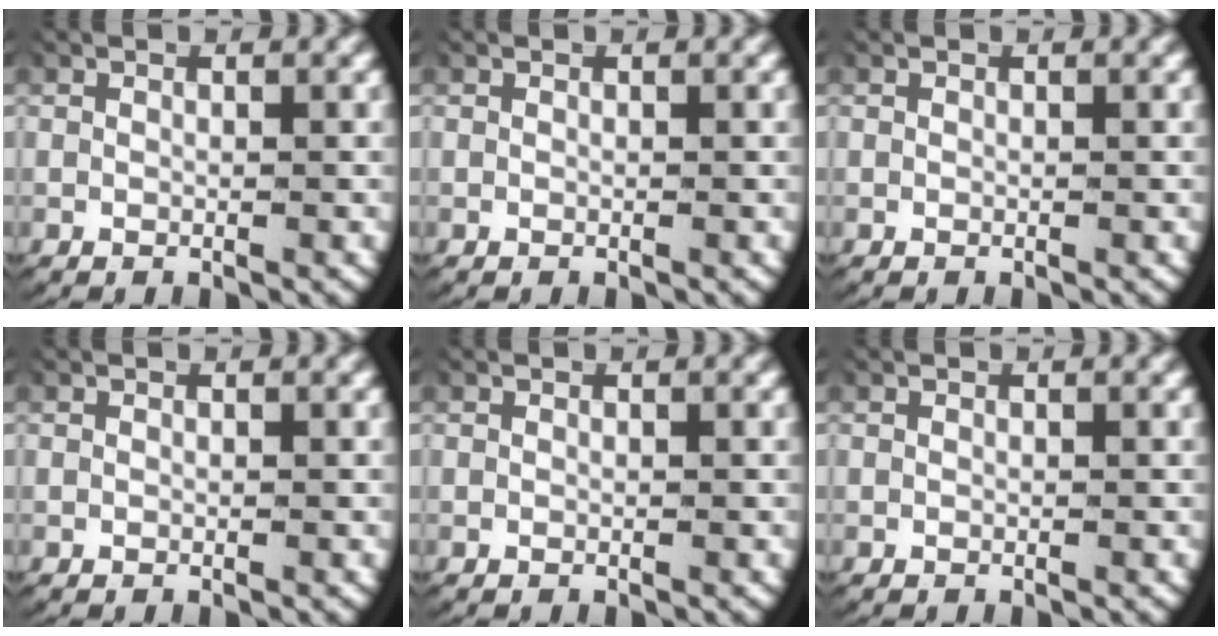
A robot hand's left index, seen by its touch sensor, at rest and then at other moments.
{"total": 0.0}
{"total": 0.0}
{"total": 0.0}
{"total": 0.0}
{"total": 0.0}